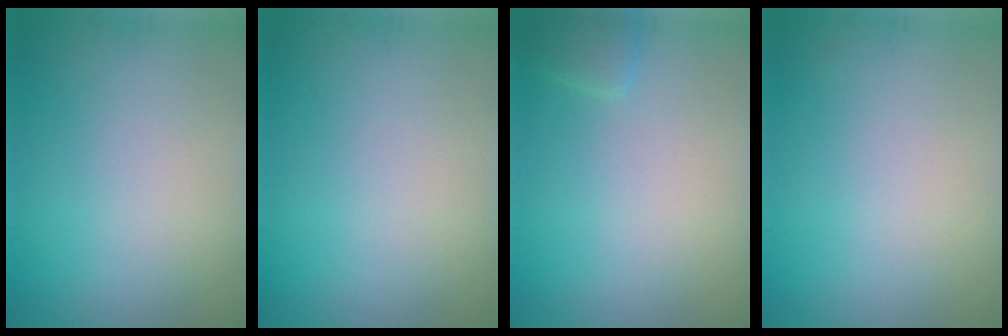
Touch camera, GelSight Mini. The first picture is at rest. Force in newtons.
{"total": 0.0}
{"total": 1.1, "press": 1.1, "slide": 0.1}
{"total": 0.0}